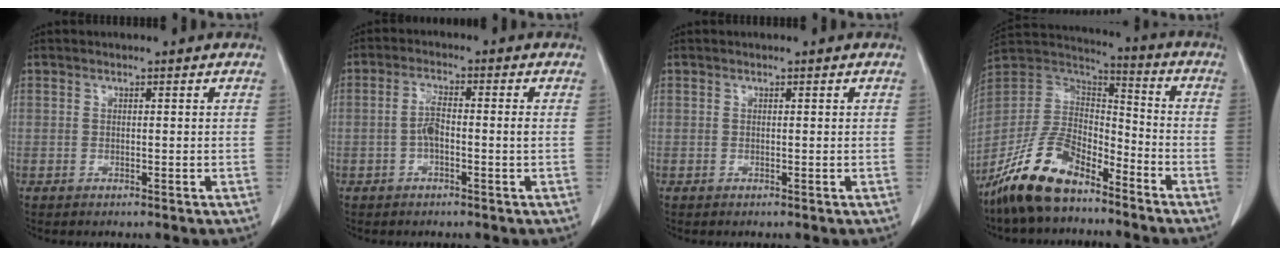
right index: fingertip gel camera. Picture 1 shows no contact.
{"total": 3.7, "force": [-0.7, 0.6, 3.6], "torque": [-0.073, 0.010, -0.013]}
{"total": 0.0}
{"total": 14.4, "force": [-10.5, 5.6, 8.2], "torque": [-0.171, 0.012, -0.200]}